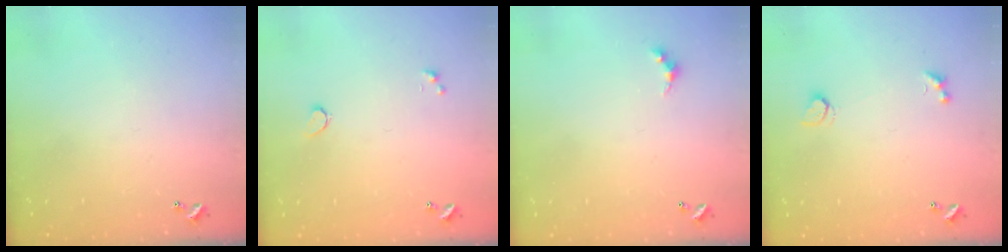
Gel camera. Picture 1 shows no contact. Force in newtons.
{"total": 0.6, "press": 0.0, "slide": 0.6}
{"total": 2.6, "press": 2.5, "slide": 0.6}
{"total": 1.3, "press": 1.2, "slide": 0.5}